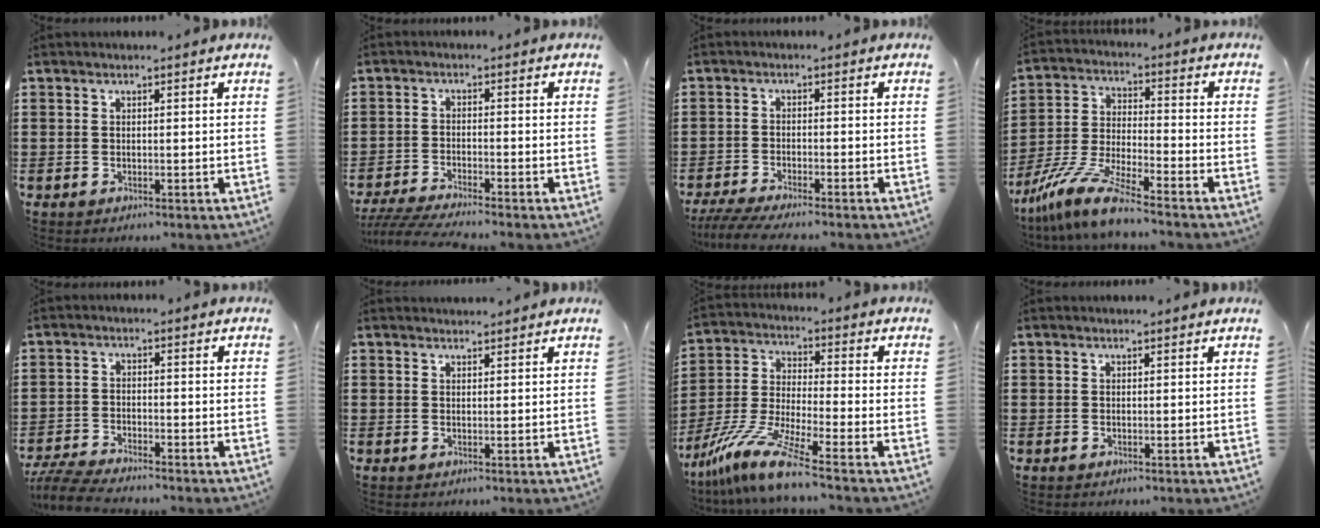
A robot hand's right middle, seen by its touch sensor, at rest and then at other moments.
{"total": 3.8, "force": [-3.6, -0.1, 1.4], "torque": [-0.037, -0.012, -0.073]}
{"total": 3.6, "force": [-3.3, -0.1, 1.5], "torque": [-0.040, -0.013, -0.067]}
{"total": 9.7, "force": [-8.4, 0.3, 4.9], "torque": [-0.117, -0.002, -0.172]}
{"total": 4.9, "force": [-4.7, 0.2, 1.5], "torque": [-0.043, -0.010, -0.096]}
{"total": 0.9, "force": [0.9, 0.1, 0.0], "torque": [-0.002, 0.001, 0.017]}
{"total": 10.0, "force": [-7.9, 0.0, 6.2], "torque": [-0.142, -0.010, -0.164]}
{"total": 0.0}